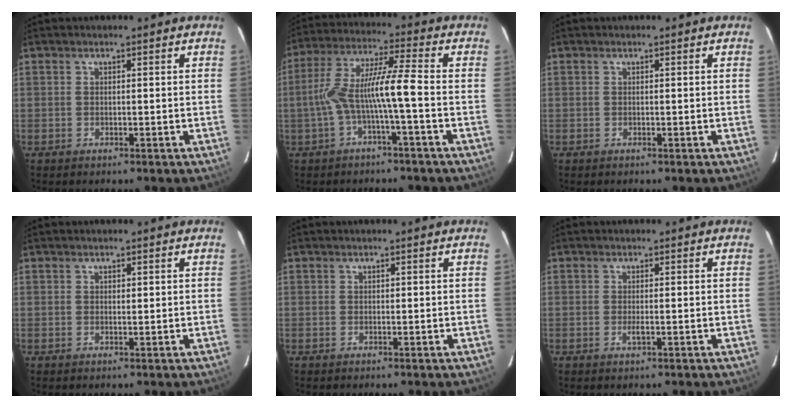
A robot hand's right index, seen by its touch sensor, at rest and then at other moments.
{"total": 9.1, "force": [-2.1, -0.1, 8.8], "torque": [-0.178, 0.030, -0.041]}
{"total": 0.0}
{"total": 1.8, "force": [0.8, 1.1, 1.2], "torque": [-0.016, -0.002, 0.015]}
{"total": 0.0}
{"total": 1.2, "force": [-0.3, 0.2, 1.1], "torque": [-0.023, -0.002, -0.005]}